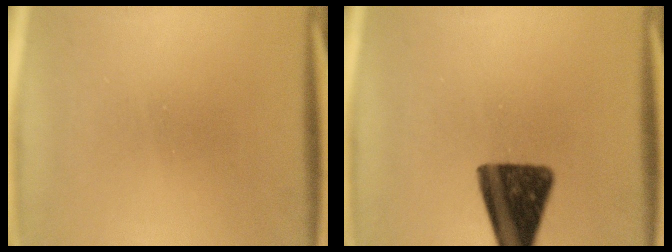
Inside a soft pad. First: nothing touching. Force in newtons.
{"total": 13.5}